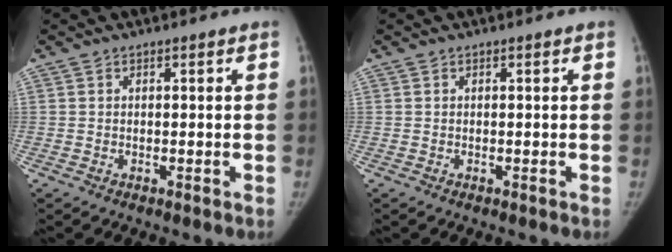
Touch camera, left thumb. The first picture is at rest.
{"total": 0.0}